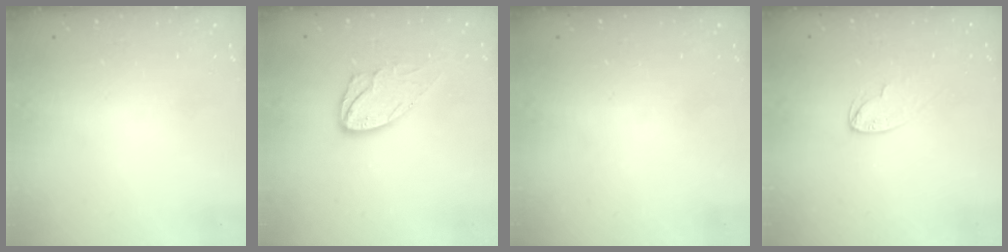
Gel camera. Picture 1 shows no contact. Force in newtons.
{"total": 10.8, "press": 10.7, "slide": 0.8}
{"total": 0.0}
{"total": 5.1, "press": 5.1, "slide": 0.4}